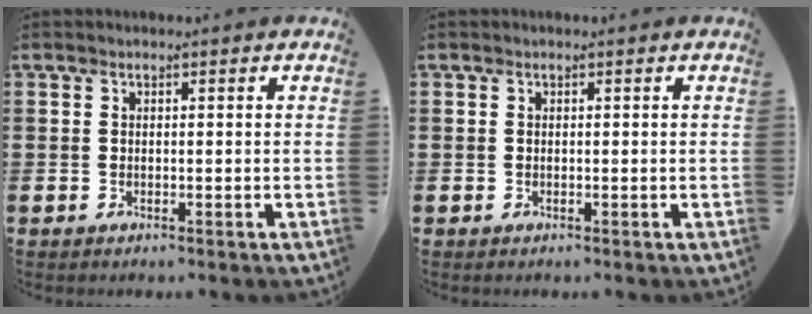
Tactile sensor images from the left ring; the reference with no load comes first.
{"total": 0.0}